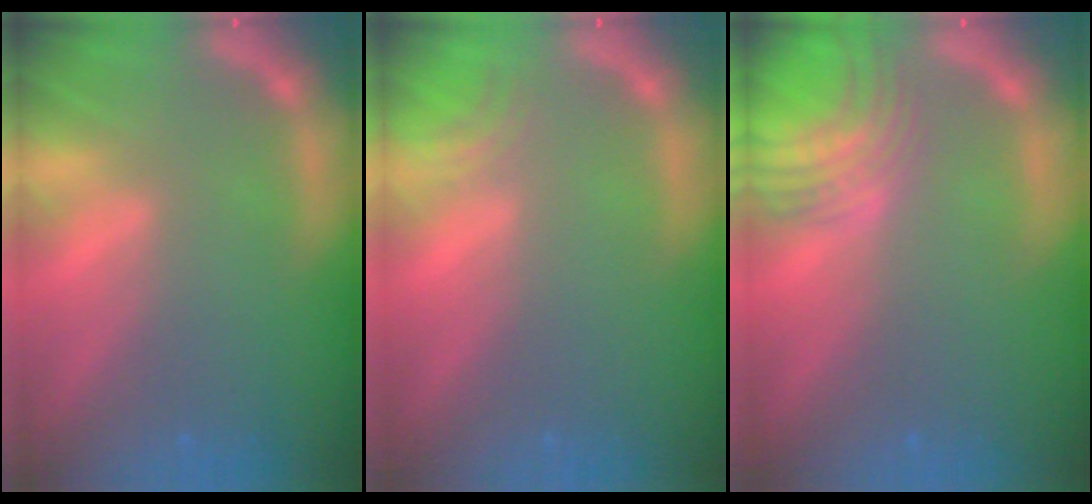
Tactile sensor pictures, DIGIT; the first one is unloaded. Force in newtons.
{"total": 1.5}
{"total": 6.6}